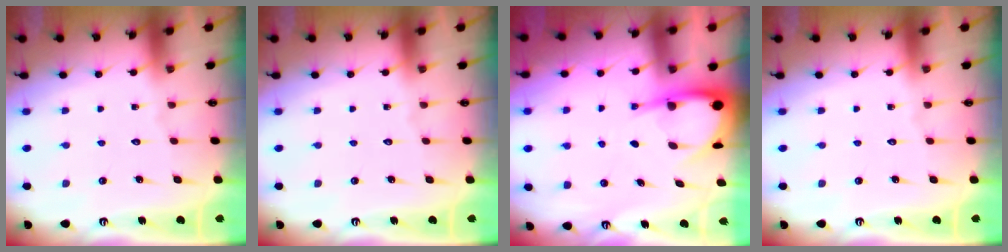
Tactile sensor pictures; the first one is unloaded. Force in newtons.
{"total": 0.0}
{"total": 7.0, "press": 6.9, "slide": 0.8}
{"total": 0.0}